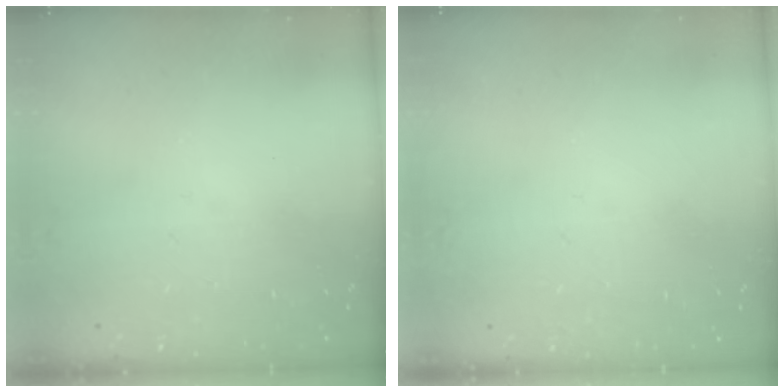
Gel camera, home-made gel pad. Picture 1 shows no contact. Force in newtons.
{"total": 1.6, "press": 1.6, "slide": 0.1}